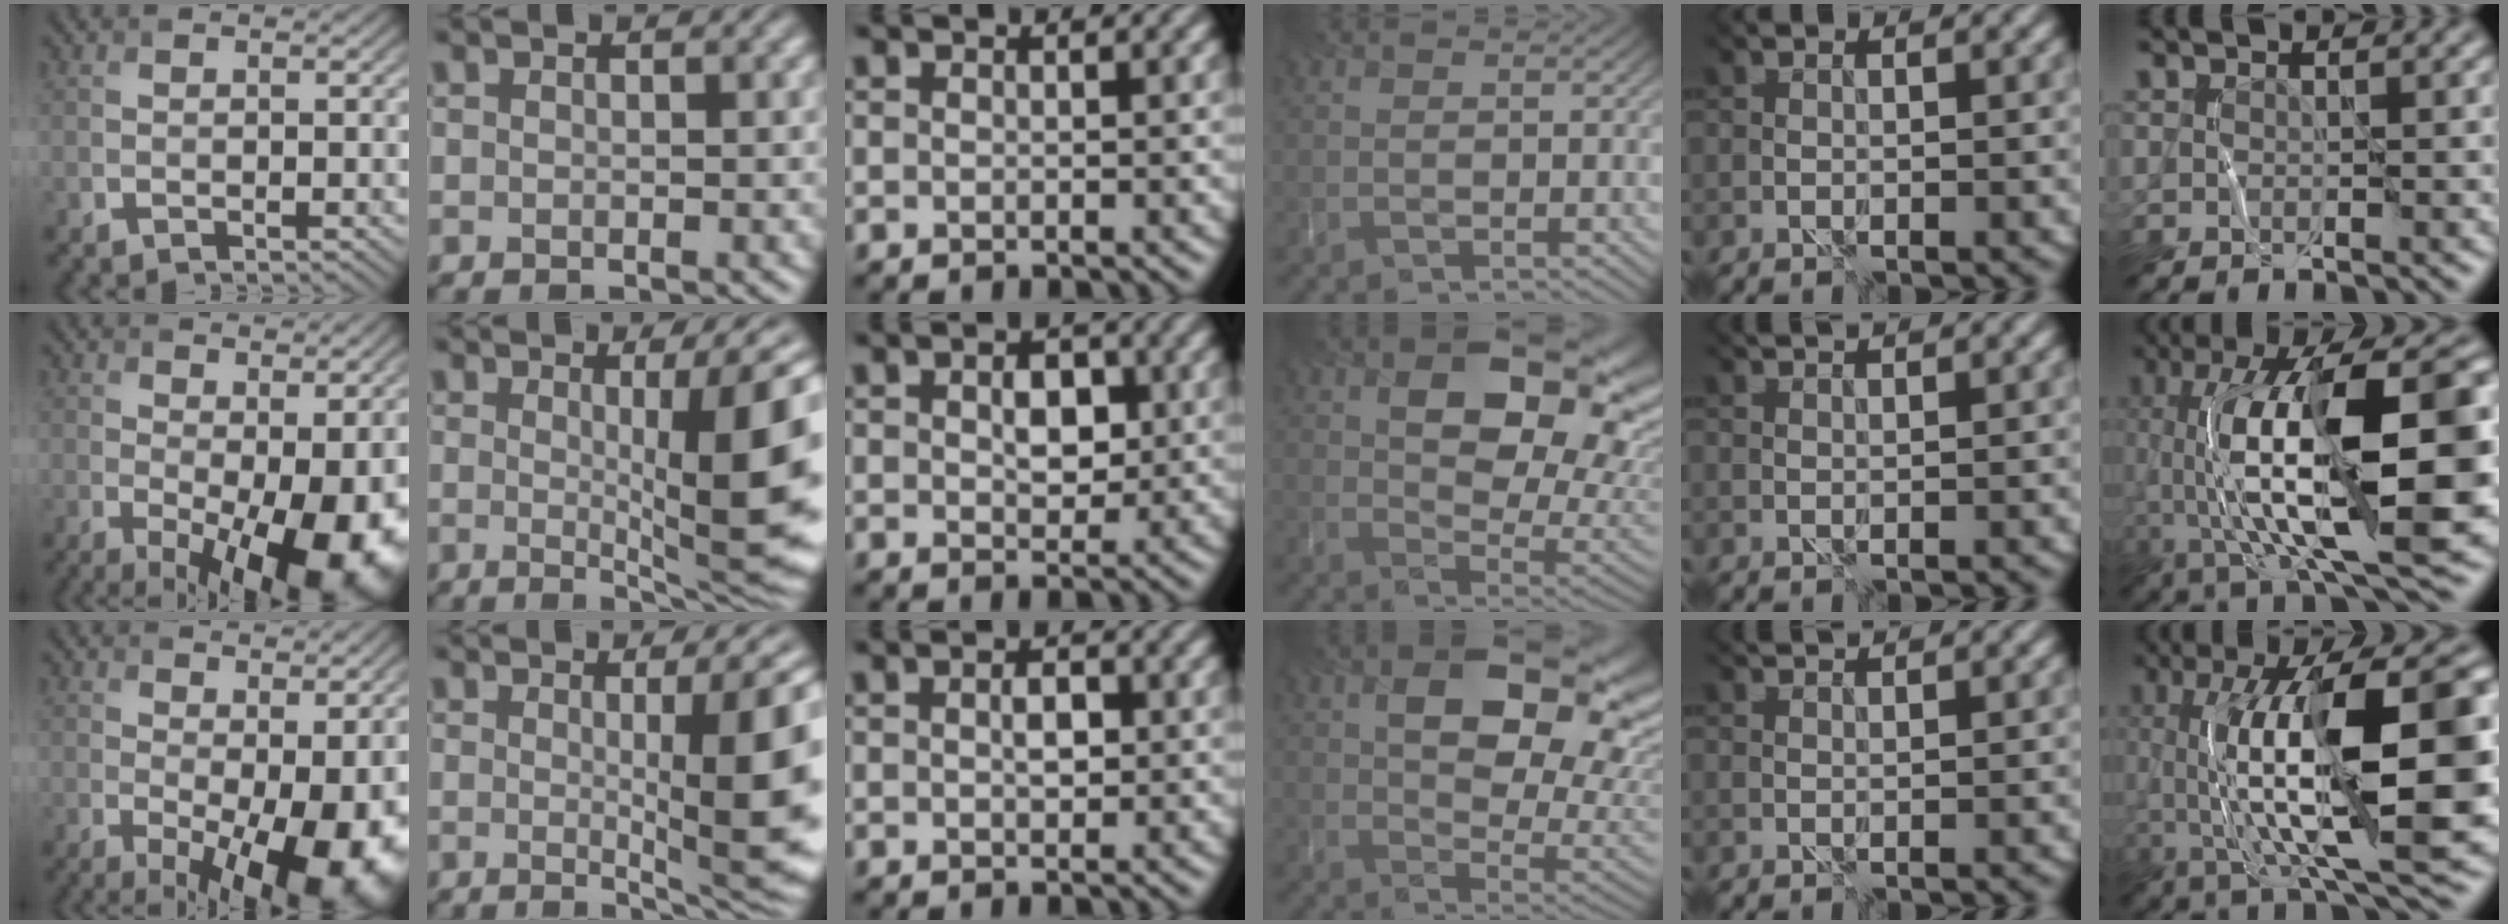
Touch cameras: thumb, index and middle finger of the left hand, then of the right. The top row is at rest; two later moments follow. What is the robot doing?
{"motion": "wrap", "object": "string"}